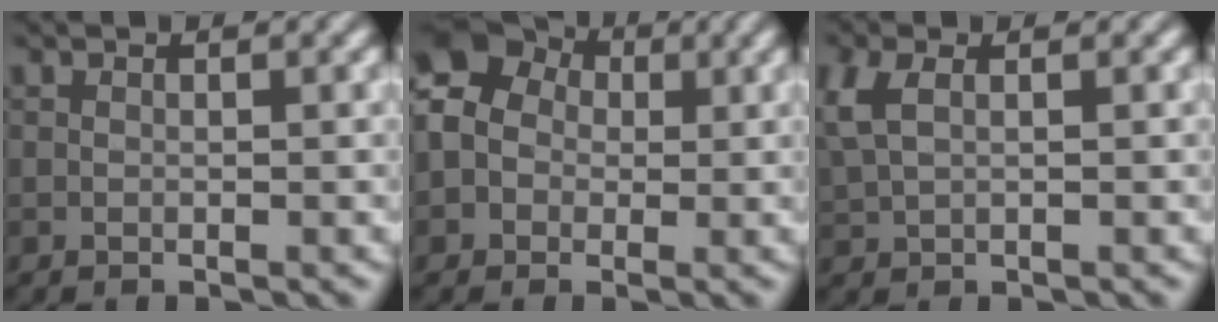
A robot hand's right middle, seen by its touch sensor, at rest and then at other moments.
{"total": 8.6, "force": [0.4, 7.9, 3.4], "torque": [-0.073, 0.032, -0.040]}
{"total": 2.9, "force": [1.1, 1.6, 2.2], "torque": [-0.063, 0.006, 0.025]}